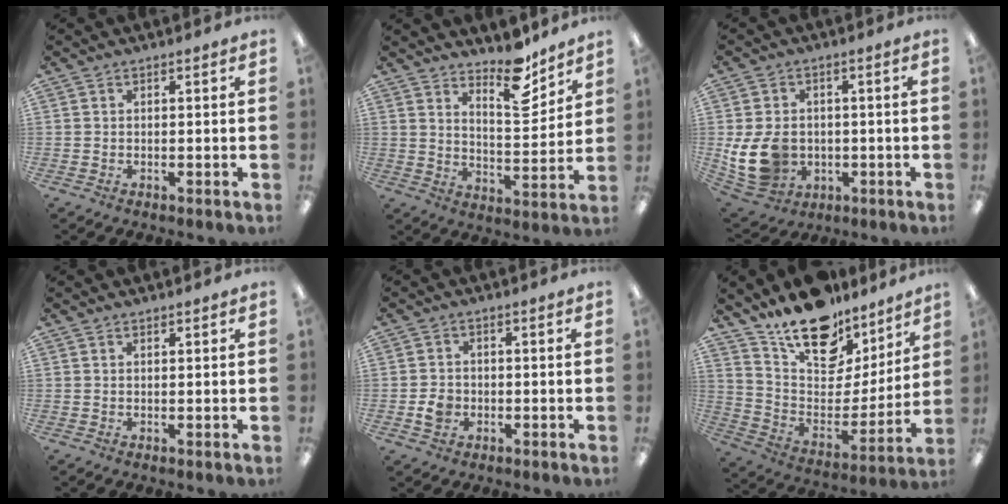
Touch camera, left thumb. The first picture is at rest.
{"total": 12.3, "force": [9.7, 4.4, 6.2], "torque": [-0.069, -0.073, 0.166]}
{"total": 11.8, "force": [-1.5, 9.5, 6.9], "torque": [-0.159, 0.003, -0.022]}
{"total": 0.6, "force": [0.5, 0.2, 0.2], "torque": [-0.004, 0.001, 0.010]}
{"total": 3.6, "force": [-0.9, 3.0, 1.7], "torque": [-0.019, 0.002, -0.015]}
{"total": 19.0, "force": [15.1, 9.2, 7.2], "torque": [-0.122, -0.113, 0.271]}